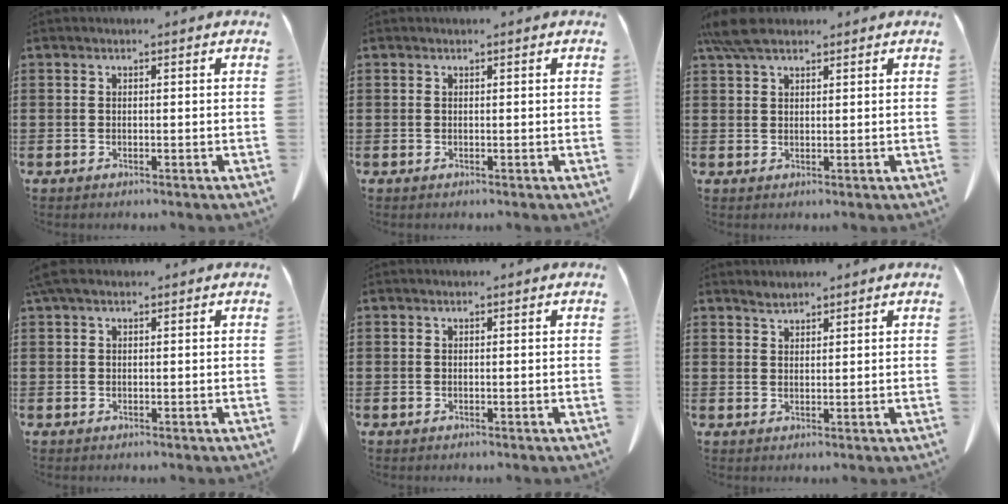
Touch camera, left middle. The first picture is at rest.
{"total": 0.0}
{"total": 4.9, "force": [3.7, 1.6, 2.7], "torque": [-0.063, 0.001, 0.072]}
{"total": 2.1, "force": [1.0, 1.1, 1.5], "torque": [-0.042, 0.001, 0.018]}
{"total": 0.0}
{"total": 1.7, "force": [1.7, 0.4, 0.3], "torque": [-0.010, 0.000, 0.034]}